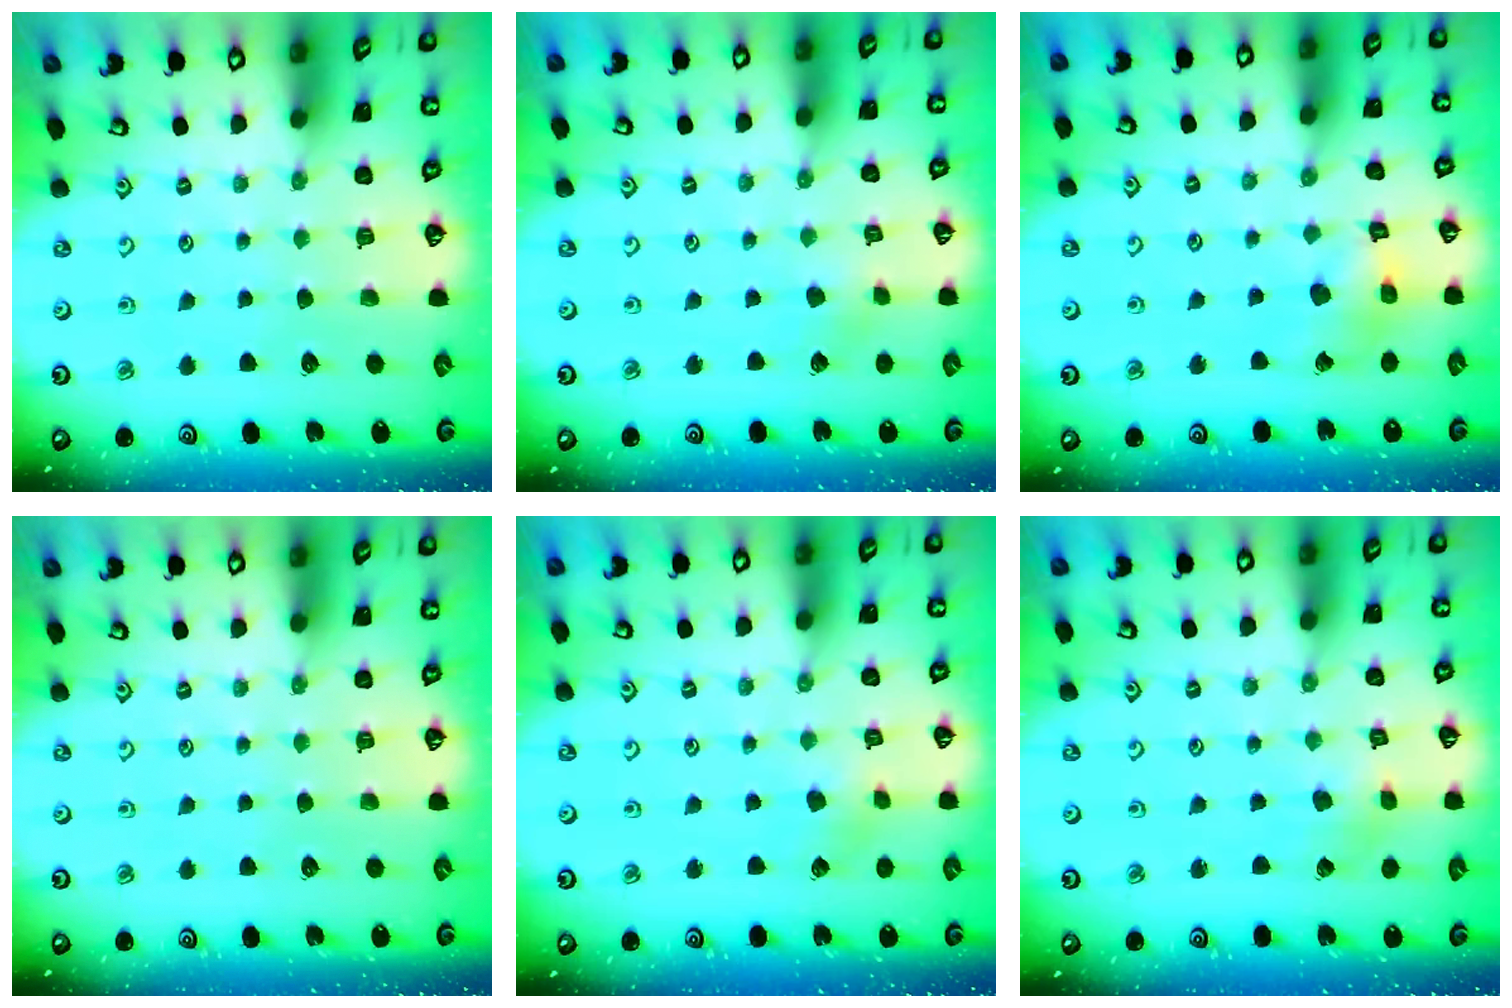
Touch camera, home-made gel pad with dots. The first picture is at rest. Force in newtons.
{"total": 2.5, "press": 2.5, "slide": 0.2}
{"total": 9.0, "press": 9.0, "slide": 1.0}
{"total": 0.0}
{"total": 3.1, "press": 3.0, "slide": 0.4}
{"total": 2.2, "press": 2.2, "slide": 0.1}